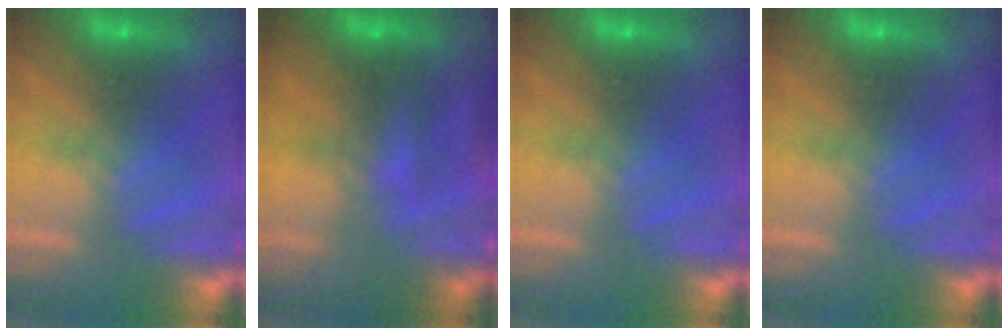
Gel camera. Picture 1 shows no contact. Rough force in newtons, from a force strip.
{"total": 5.5}
{"total": 0.0}
{"total": 0.0}